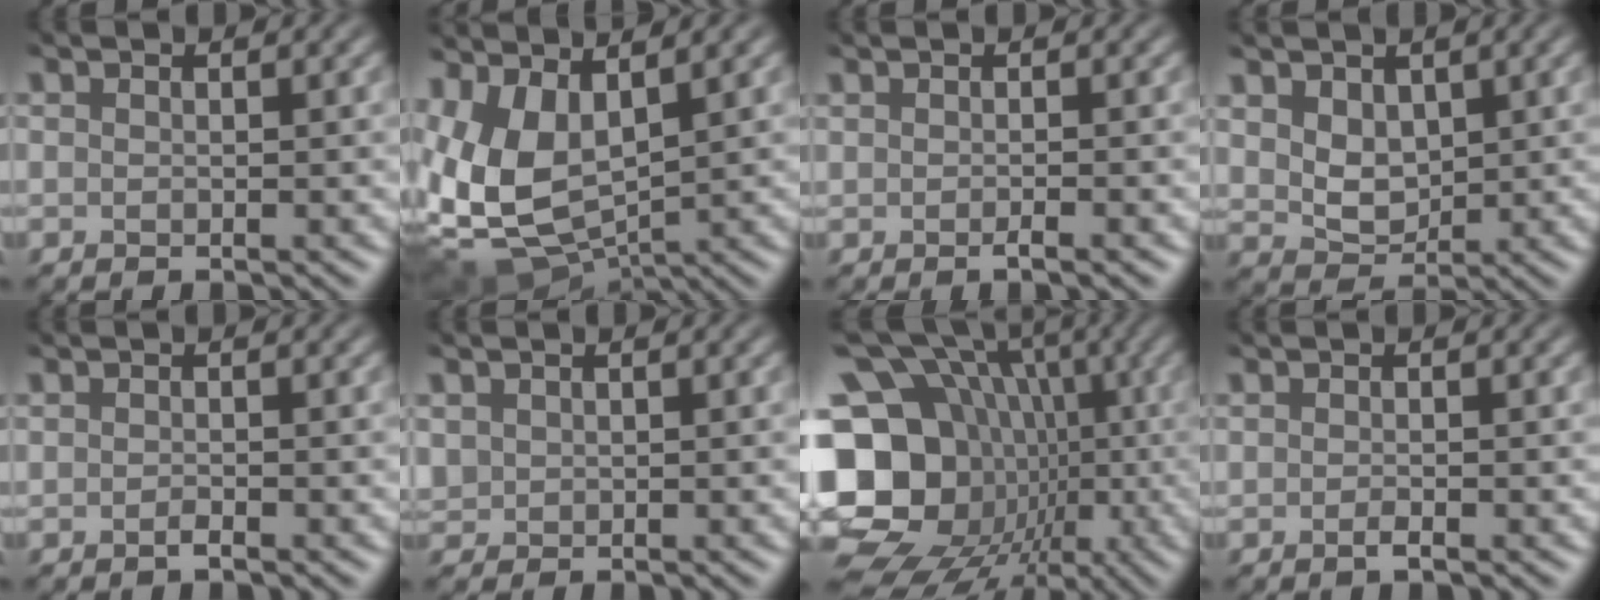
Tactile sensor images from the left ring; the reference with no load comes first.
{"total": 9.2, "force": [-0.3, 5.3, 7.6], "torque": [-0.182, -0.010, -0.002]}
{"total": 0.8, "force": [-0.2, 0.2, 0.8], "torque": [-0.013, -0.004, -0.005]}
{"total": 3.0, "force": [0.7, 2.2, 2.0], "torque": [-0.051, -0.012, 0.015]}
{"total": 0.8, "force": [-0.3, 0.2, 0.6], "torque": [-0.014, -0.005, -0.004]}
{"total": 1.5, "force": [0.7, 1.2, 0.7], "torque": [-0.027, 0.001, 0.020]}
{"total": 19.2, "force": [-5.2, 15.6, 10.0], "torque": [-0.157, 0.015, -0.131]}
{"total": 0.8, "force": [-0.1, 0.2, 0.8], "torque": [-0.016, -0.005, -0.001]}